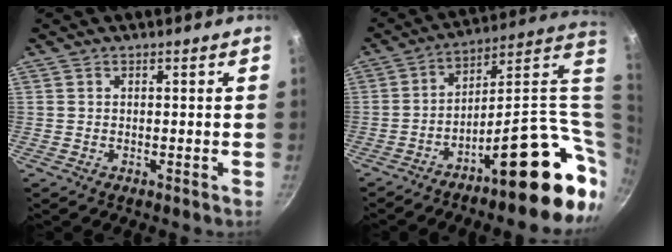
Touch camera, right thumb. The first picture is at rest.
{"total": 23.8, "force": [-3.2, 8.5, 22.0], "torque": [-0.260, 0.003, -0.041]}